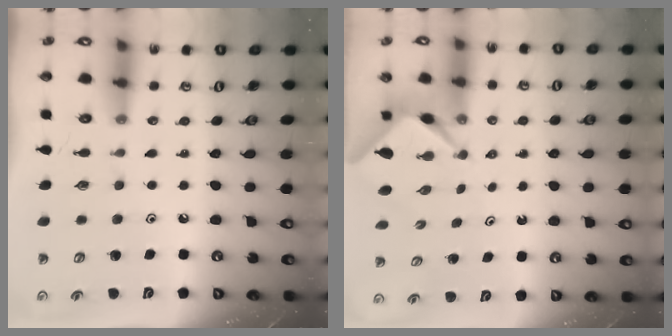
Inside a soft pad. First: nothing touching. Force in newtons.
{"total": 2.6, "press": 2.6, "slide": 0.3}